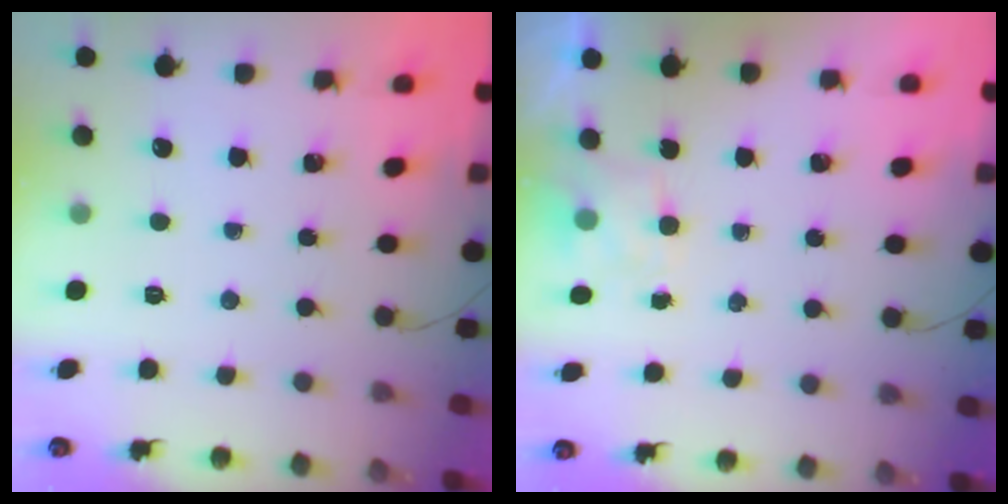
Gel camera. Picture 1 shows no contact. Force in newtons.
{"total": 3.9, "press": 3.8, "slide": 1.0}